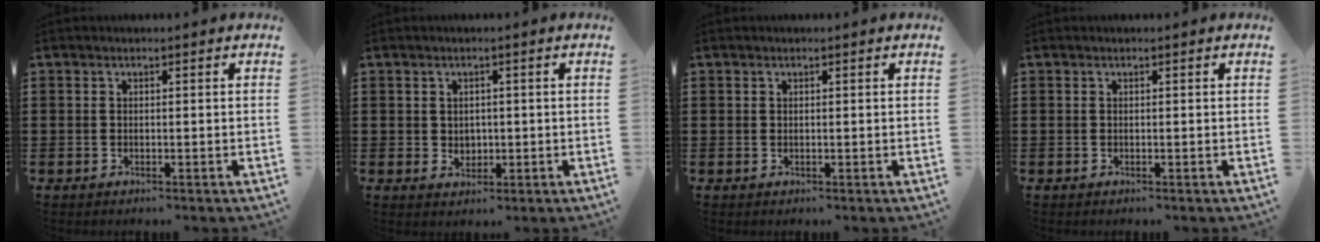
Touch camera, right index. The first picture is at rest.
{"total": 1.7, "force": [0.3, 1.5, 0.6], "torque": [-0.016, 0.009, 0.003]}
{"total": 0.0}
{"total": 0.0}